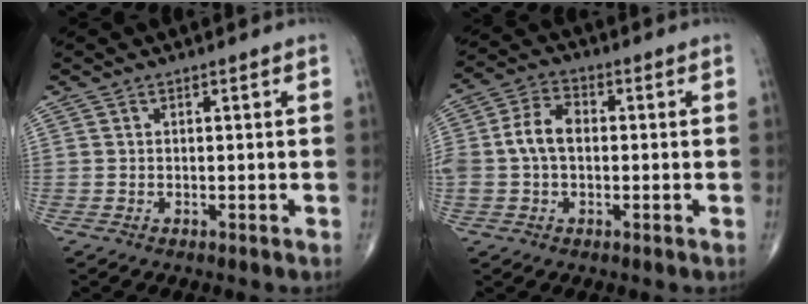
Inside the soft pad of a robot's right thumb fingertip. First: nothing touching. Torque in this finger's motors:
{"motor_torque": [1.40, 1.16, 1.12, -0.06, 0.26]}